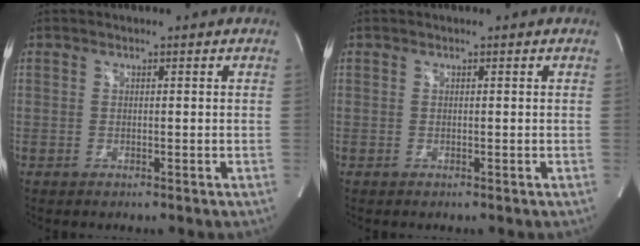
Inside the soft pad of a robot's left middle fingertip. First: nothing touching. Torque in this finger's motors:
{"motor_torque": [0.05, 0.07, 0.00, 0.00]}